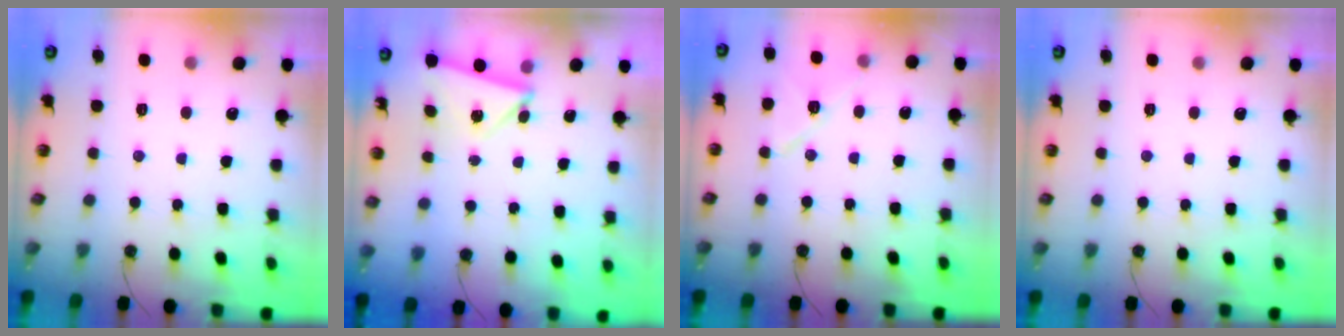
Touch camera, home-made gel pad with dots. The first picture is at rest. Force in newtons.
{"total": 3.9, "press": 3.9, "slide": 0.5}
{"total": 10.2, "press": 10.2, "slide": 0.9}
{"total": 0.0}